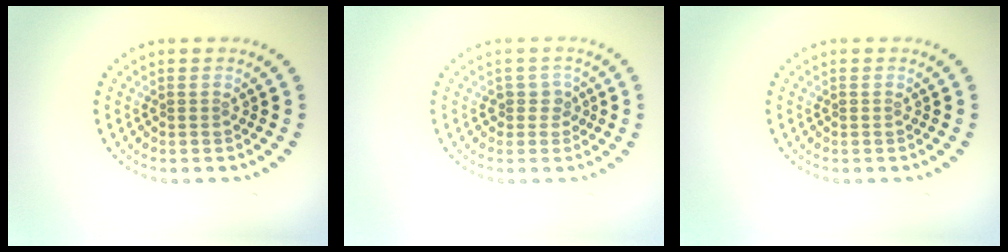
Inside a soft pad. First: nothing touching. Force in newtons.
{"total": 1.6, "press": 1.4, "slide": 0.9}
{"total": 0.0}